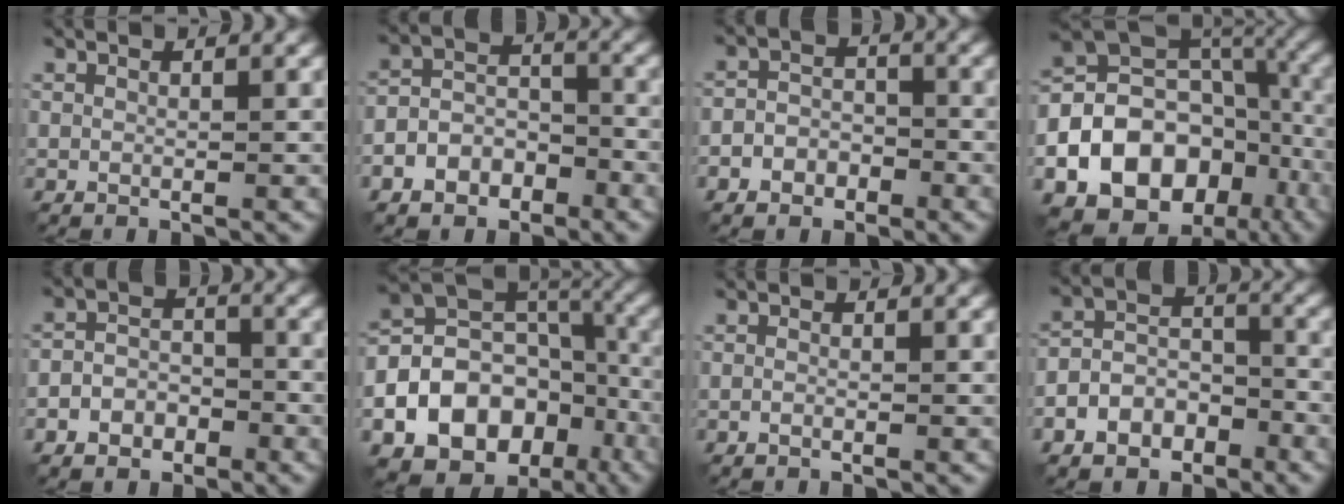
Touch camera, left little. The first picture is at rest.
{"total": 4.7, "force": [-3.0, 3.0, 2.0], "torque": [-0.033, 0.008, -0.056]}
{"total": 3.4, "force": [-2.1, 2.5, 1.1], "torque": [0.005, 0.005, -0.049]}
{"total": 18.4, "force": [-7.3, 14.2, 9.1], "torque": [-0.173, -0.016, -0.127]}
{"total": 3.5, "force": [-2.2, 2.4, 1.5], "torque": [-0.019, 0.005, -0.047]}
{"total": 16.0, "force": [-7.2, 12.1, 7.7], "torque": [-0.155, -0.011, -0.122]}
{"total": 0.6, "force": [-0.4, 0.2, 0.4], "torque": [-0.005, 0.001, -0.011]}
{"total": 5.3, "force": [-3.3, 3.4, 2.3], "torque": [-0.036, 0.008, -0.064]}